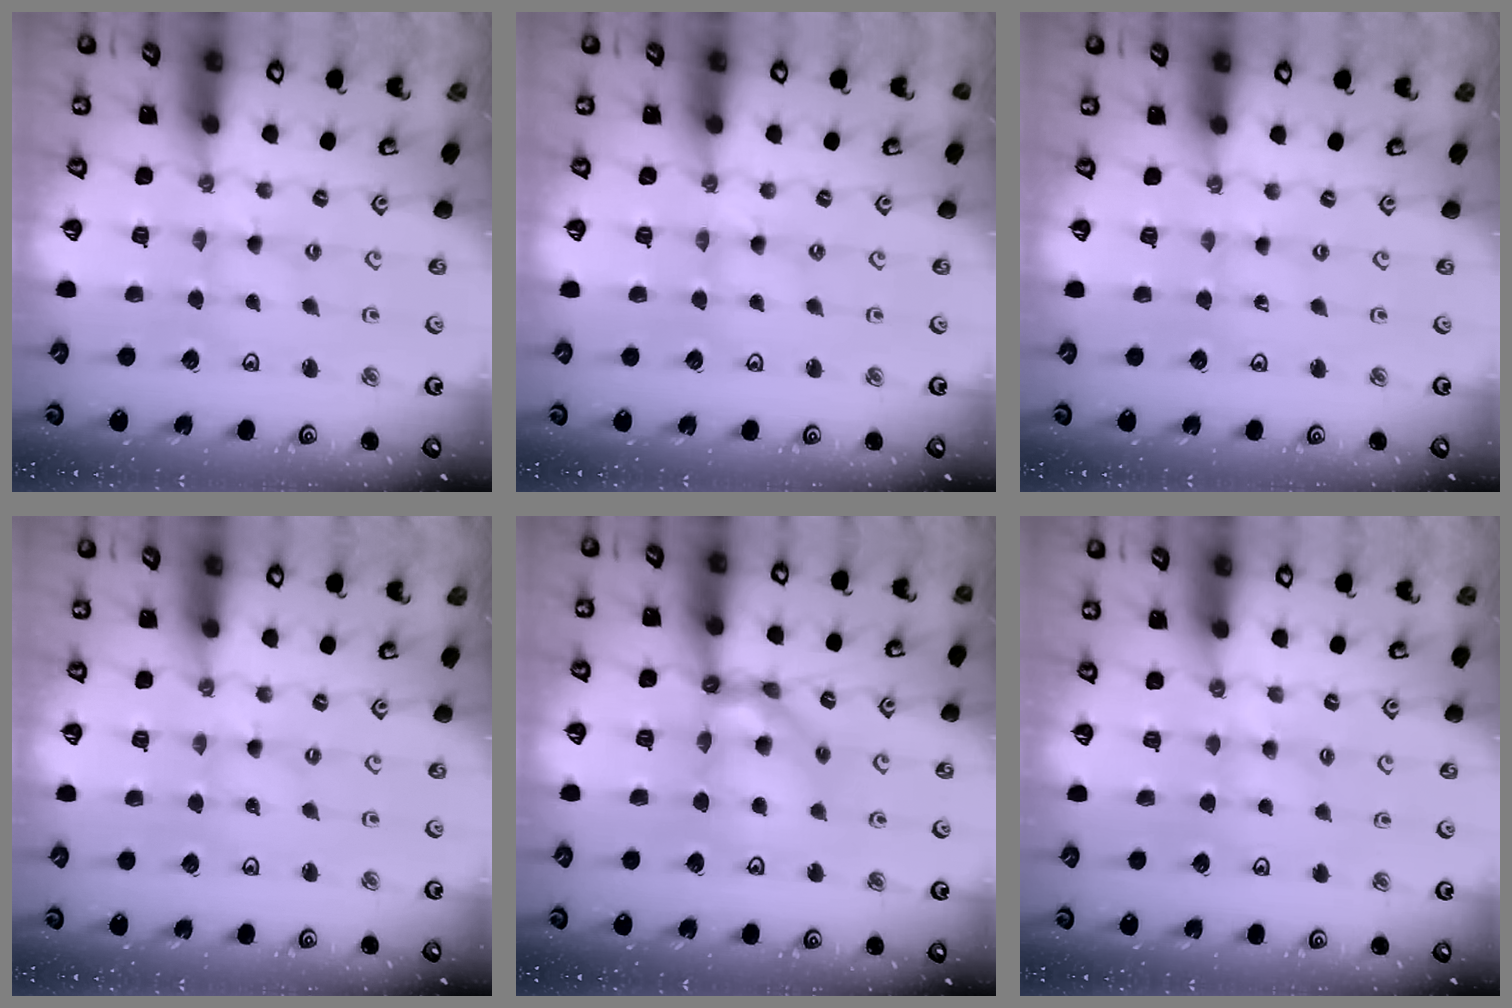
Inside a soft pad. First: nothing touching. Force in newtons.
{"total": 0.0}
{"total": 0.6, "press": 0.6, "slide": 0.1}
{"total": 0.0}
{"total": 12.2, "press": 12.1, "slide": 1.4}
{"total": 3.9, "press": 3.9, "slide": 0.6}